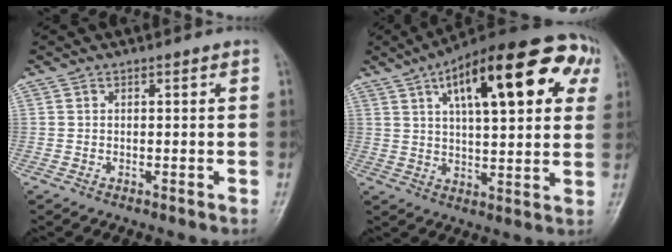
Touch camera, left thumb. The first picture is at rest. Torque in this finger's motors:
{"motor_torque": [1.56, 2.16, 1.68, -1.09, 0.17]}